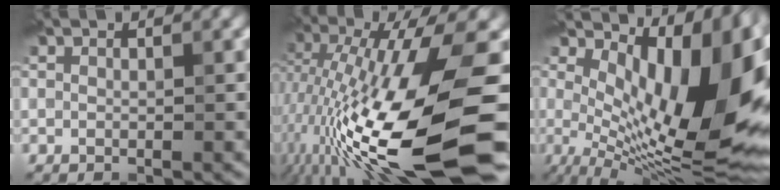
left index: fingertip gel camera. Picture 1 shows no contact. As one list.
[{"total": 17.0, "force": [-5.2, 3.9, 15.7], "torque": [-0.285, -0.016, -0.087]}, {"total": 13.9, "force": [2.3, 5.6, 12.5], "torque": [-0.167, -0.009, 0.039]}]